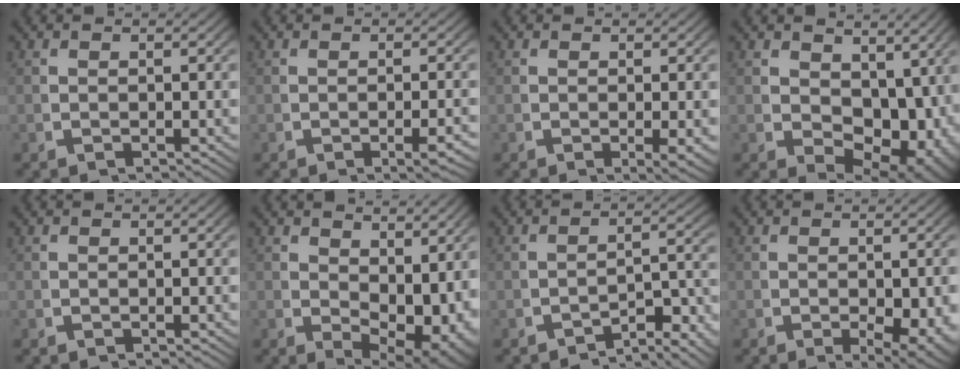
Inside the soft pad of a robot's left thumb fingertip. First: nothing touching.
{"total": 1.7, "force": [-0.7, 0.2, 1.5], "torque": [-0.024, 0.005, -0.013]}
{"total": 1.9, "force": [-0.1, 0.5, 1.9], "torque": [-0.028, -0.006, 0.000]}
{"total": 8.2, "force": [0.3, 5.4, 6.2], "torque": [-0.097, -0.045, 0.030]}
{"total": 0.0}
{"total": 6.8, "force": [0.9, 4.0, 5.4], "torque": [-0.089, -0.034, 0.038]}
{"total": 4.9, "force": [-3.6, 1.3, 3.2], "torque": [-0.039, -0.009, -0.046]}
{"total": 4.5, "force": [-1.2, 2.0, 3.8], "torque": [-0.060, -0.023, -0.007]}